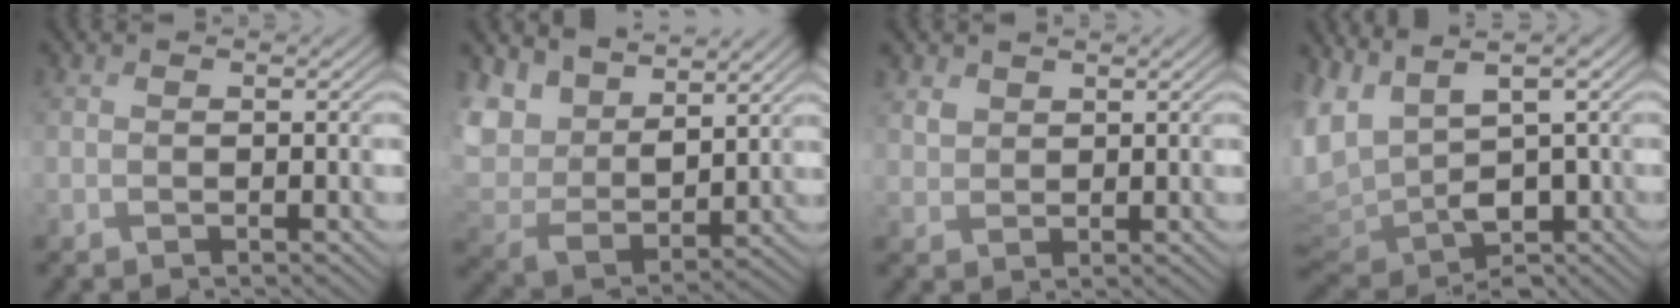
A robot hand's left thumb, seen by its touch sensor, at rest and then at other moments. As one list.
[{"total": 9.6, "force": [6.6, 5.4, 4.5], "torque": [-0.136, -0.002, 0.122]}, {"total": 2.4, "force": [1.6, 1.6, 0.6], "torque": [-0.017, 0.000, 0.036]}, {"total": 9.5, "force": [1.6, 5.9, 7.3], "torque": [-0.192, -0.013, 0.041]}]